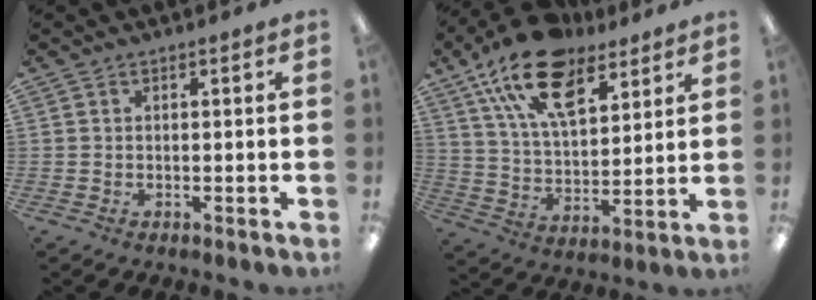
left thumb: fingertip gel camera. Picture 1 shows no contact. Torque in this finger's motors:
{"motor_torque": [0.69, 0.34, 1.69, -1.08, 0.46]}